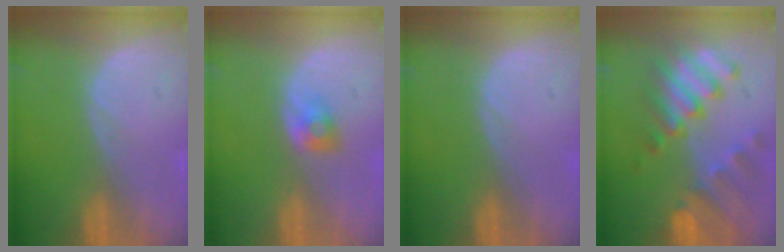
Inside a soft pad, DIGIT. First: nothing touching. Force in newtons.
{"total": 2.5, "press": 2.3, "slide": 0.9}
{"total": 0.0}
{"total": 10.3, "press": 9.0, "slide": 5.2}